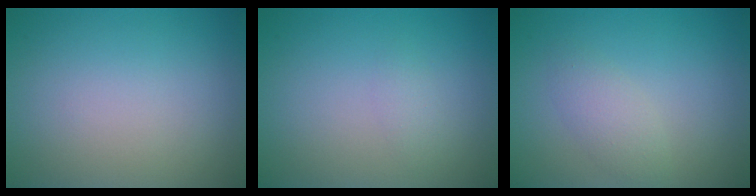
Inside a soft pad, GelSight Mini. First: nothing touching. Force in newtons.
{"total": 2.1, "press": 2.1, "slide": 0.2}
{"total": 1.9, "press": 1.9, "slide": 0.1}